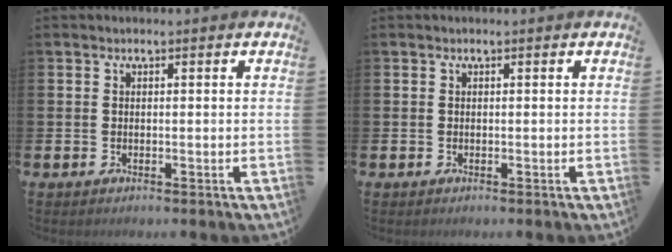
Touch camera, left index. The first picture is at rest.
{"total": 0.0}